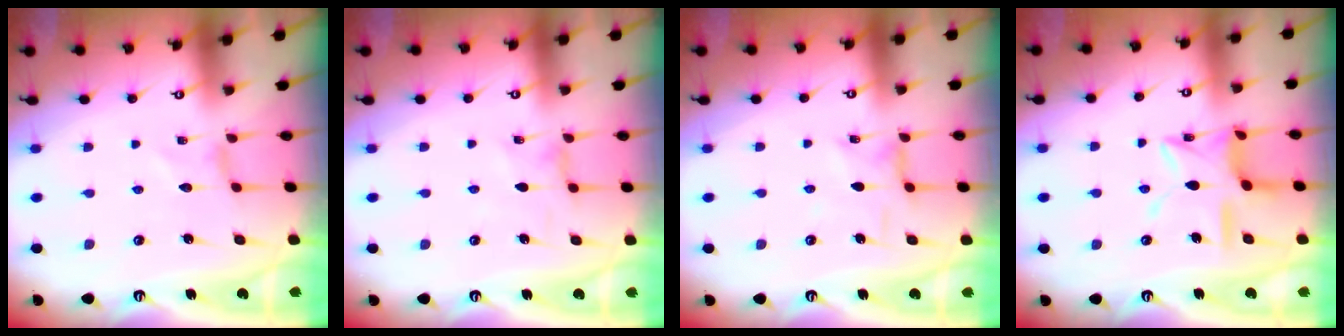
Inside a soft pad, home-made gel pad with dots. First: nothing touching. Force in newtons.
{"total": 1.4, "press": 1.3, "slide": 0.3}
{"total": 1.4, "press": 1.4, "slide": 0.3}
{"total": 12.3, "press": 12.3, "slide": 1.0}